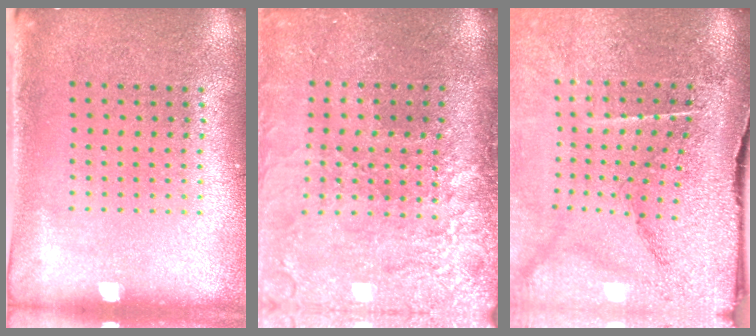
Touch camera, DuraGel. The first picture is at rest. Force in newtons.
{"total": 4.6, "press": 3.7, "slide": 2.8}
{"total": 4.8, "press": 3.8, "slide": 3.0}